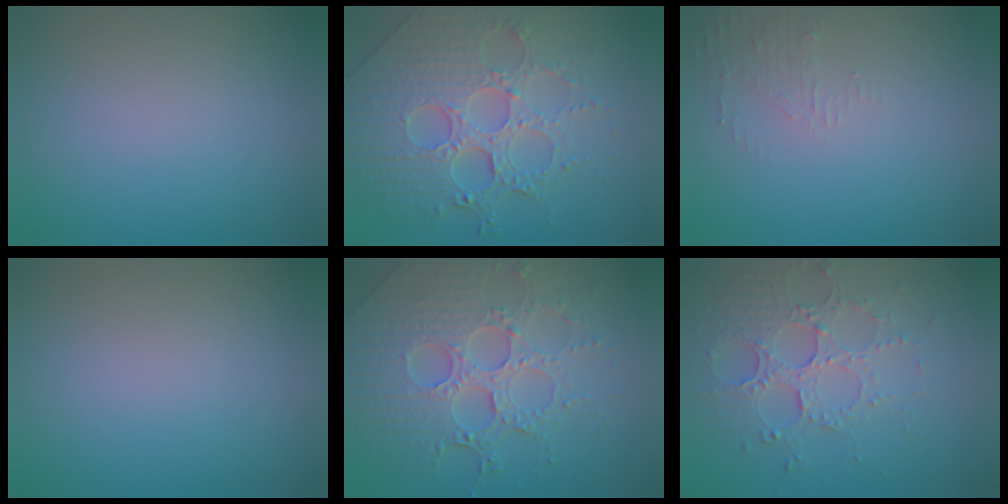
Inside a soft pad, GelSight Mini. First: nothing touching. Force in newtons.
{"total": 8.1, "press": 5.9, "slide": 5.5}
{"total": 1.6, "press": 1.5, "slide": 0.4}
{"total": 0.0}
{"total": 7.3, "press": 5.5, "slide": 4.9}
{"total": 5.4, "press": 3.9, "slide": 3.7}